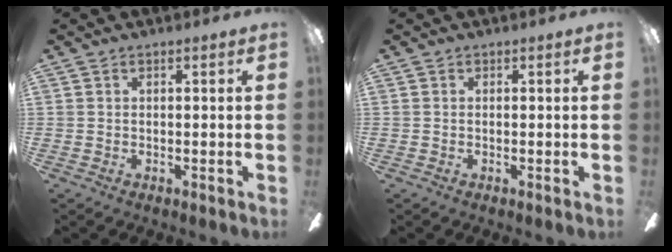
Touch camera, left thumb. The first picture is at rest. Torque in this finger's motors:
{"motor_torque": [0.00, 0.00, 0.02, -0.02, 0.00]}